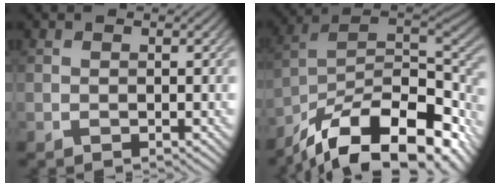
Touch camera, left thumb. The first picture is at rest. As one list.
[{"total": 17.5, "force": [-11.9, 6.9, 10.9], "torque": [-0.217, -0.028, -0.193]}]